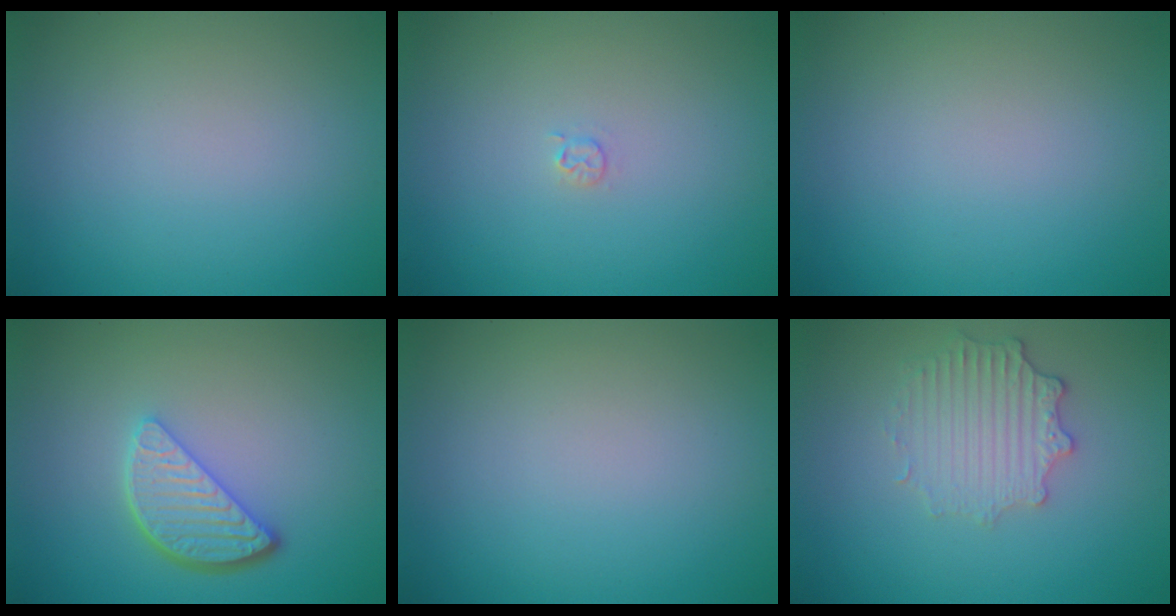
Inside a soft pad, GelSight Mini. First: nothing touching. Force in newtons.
{"total": 0.7, "press": 0.7, "slide": 0.1}
{"total": 0.0}
{"total": 3.8, "press": 3.1, "slide": 2.2}
{"total": 0.0}
{"total": 2.7, "press": 2.6, "slide": 0.8}